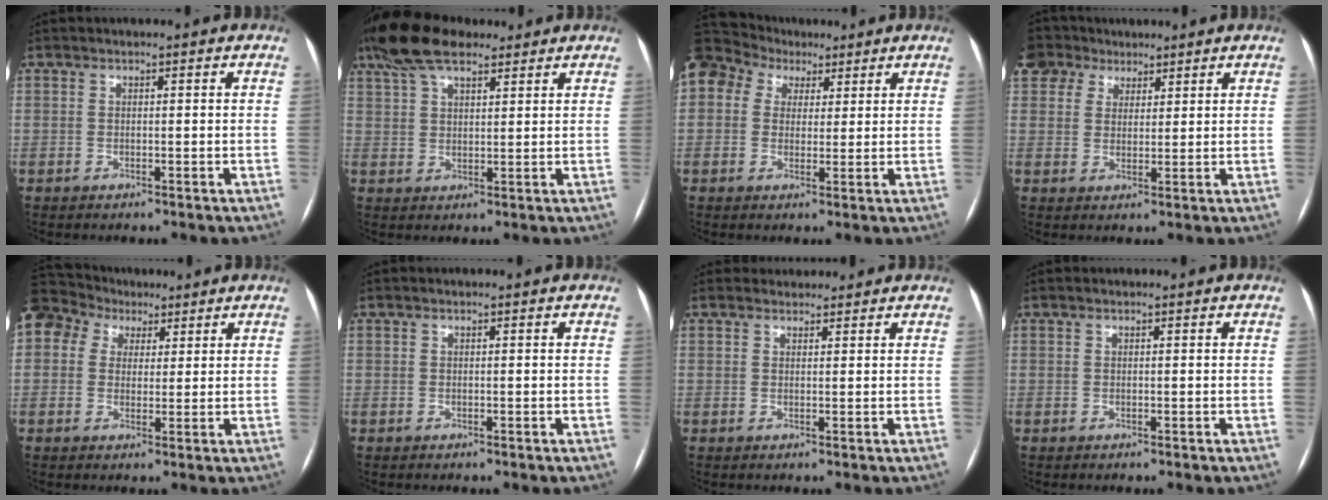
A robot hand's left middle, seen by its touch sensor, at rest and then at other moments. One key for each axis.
{"total": 9.7, "fx": 7.3, "fy": 3.4, "fz": 5.4, "tx": -0.109, "ty": 0.036, "tz": 0.133}
{"total": 18.7, "fx": 9.7, "fy": 14.1, "fz": 7.6, "tx": -0.236, "ty": 0.106, "tz": 0.183}
{"total": 6.7, "fx": 4.8, "fy": 4.6, "fz": 1.2, "tx": -0.030, "ty": 0.028, "tz": 0.093}
{"total": 15.1, "fx": 8.1, "fy": 11.3, "fz": 5.8, "tx": -0.176, "ty": 0.086, "tz": 0.152}
{"total": 0.0}
{"total": 2.3, "fx": 2.1, "fy": 0.8, "fz": -0.2, "tx": 0.006, "ty": 0.018, "tz": 0.030}
{"total": 0.0}